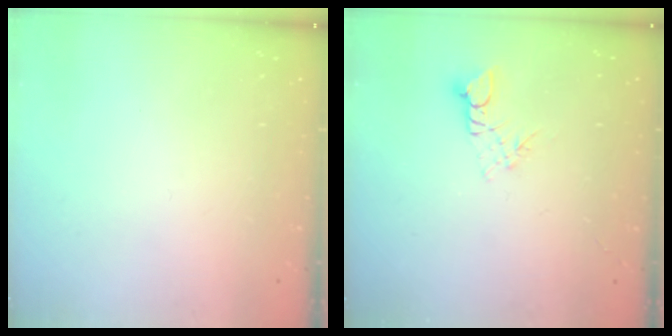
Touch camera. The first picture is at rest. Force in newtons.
{"total": 3.3, "press": 3.3, "slide": 0.1}